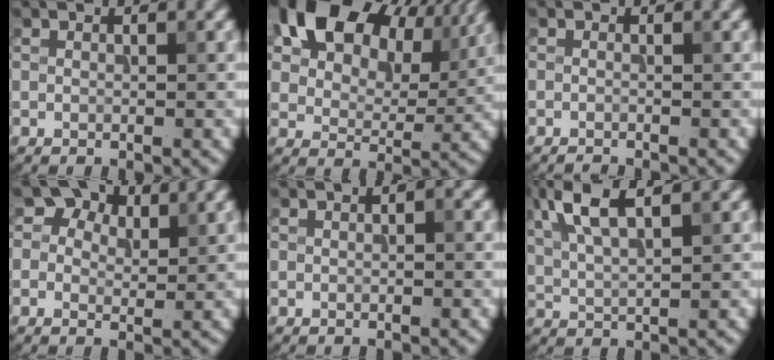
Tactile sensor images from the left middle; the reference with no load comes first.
{"total": 13.7, "force": [7.4, 8.1, 8.2], "torque": [-0.154, 0.022, 0.127]}
{"total": 0.7, "force": [-0.7, 0.0, 0.0], "torque": [0.002, -0.003, -0.015]}
{"total": 2.3, "force": [1.1, 1.8, 0.9], "torque": [-0.016, -0.001, 0.007]}
{"total": 0.6, "force": [0.1, 0.3, 0.5], "torque": [-0.006, 0.000, 0.001]}
{"total": 5.7, "force": [2.9, 2.0, 4.5], "torque": [-0.098, 0.014, 0.056]}